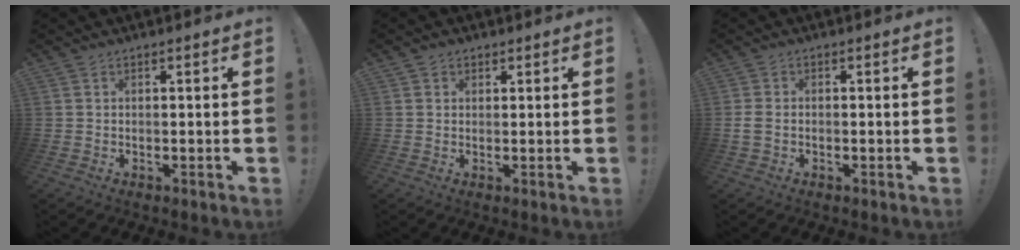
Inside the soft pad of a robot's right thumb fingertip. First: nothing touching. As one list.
[{"total": 1.5, "force": [0.8, 1.3, 0.3], "torque": [0.001, -0.002, 0.013]}, {"total": 2.5, "force": [-0.4, 1.6, 1.9], "torque": [-0.042, 0.006, -0.006]}]